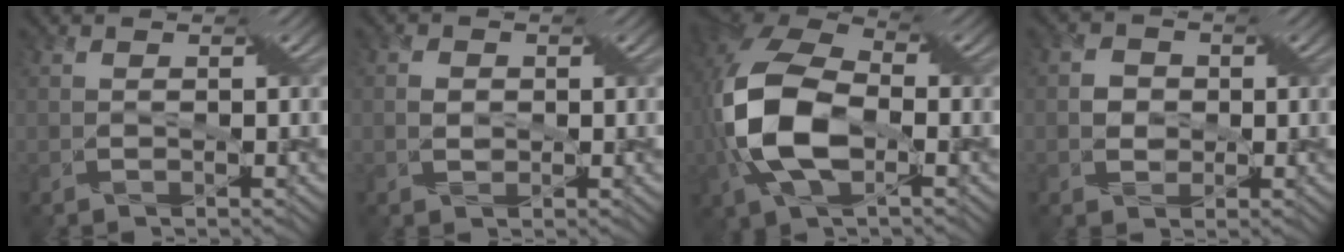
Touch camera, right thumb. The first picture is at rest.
{"total": 1.0, "force": [0.0, 0.8, 0.6], "torque": [-0.023, 0.001, -0.009]}
{"total": 13.4, "force": [-2.3, 7.3, 11.1], "torque": [-0.289, -0.023, -0.044]}
{"total": 2.0, "force": [0.0, 1.9, 0.5], "torque": [-0.034, 0.007, -0.010]}